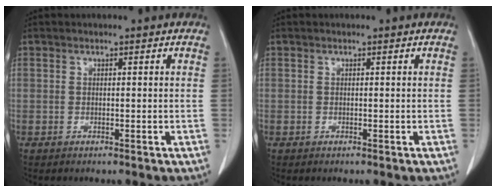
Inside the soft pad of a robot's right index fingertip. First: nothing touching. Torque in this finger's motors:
{"motor_torque": [0.00, 0.00, 0.00, 0.00]}